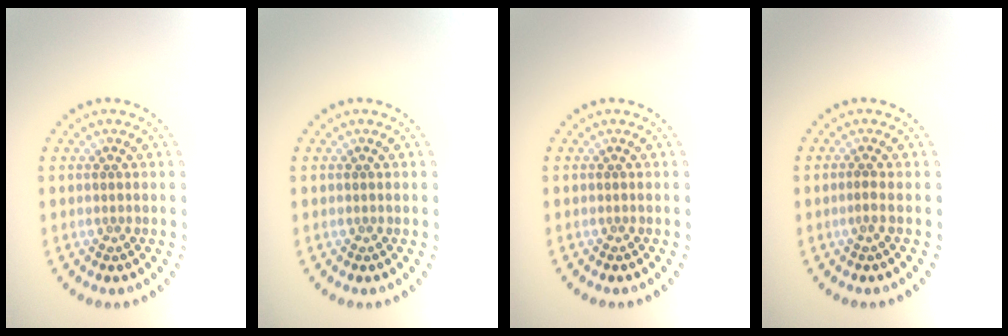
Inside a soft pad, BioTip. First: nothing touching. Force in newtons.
{"total": 0.0}
{"total": 0.0}
{"total": 0.7, "press": 0.3, "slide": 0.6}